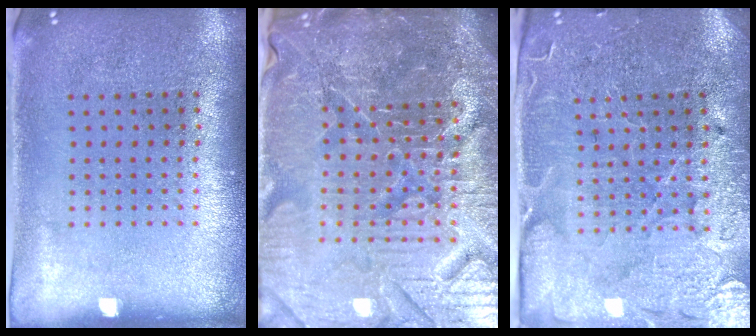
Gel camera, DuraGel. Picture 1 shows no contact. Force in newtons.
{"total": 6.4, "press": 5.8, "slide": 2.7}
{"total": 3.7, "press": 3.6, "slide": 0.7}